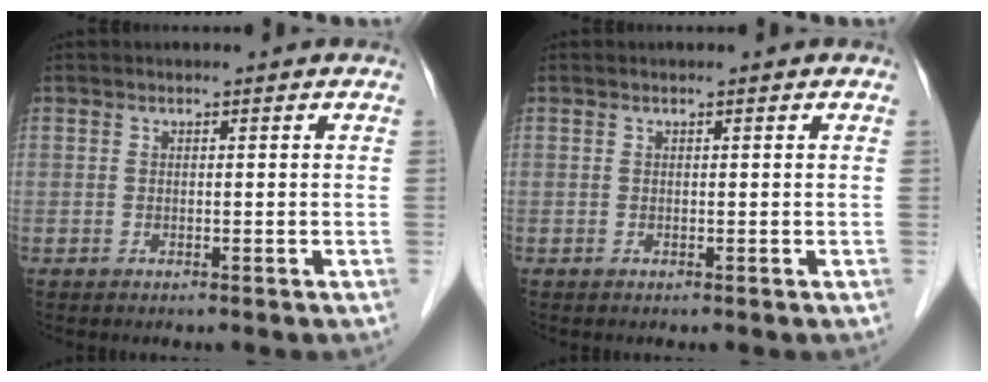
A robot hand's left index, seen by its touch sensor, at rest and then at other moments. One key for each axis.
{"total": 0.0}